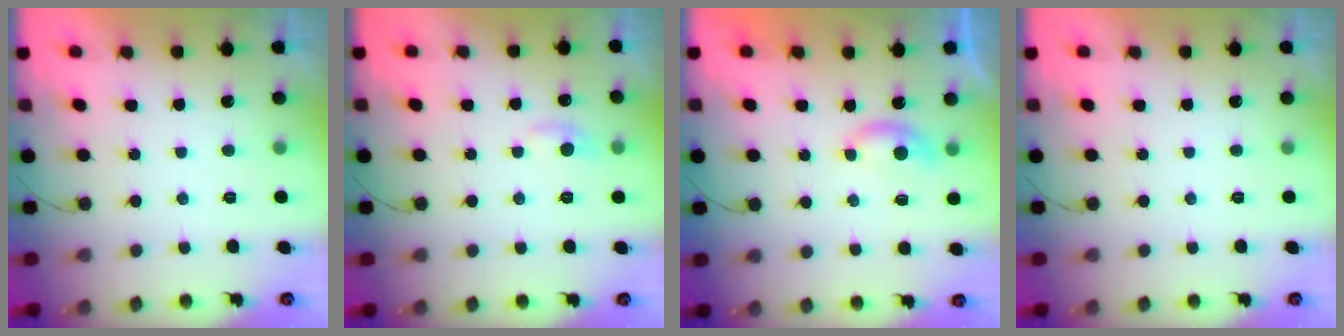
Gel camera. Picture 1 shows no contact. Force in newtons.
{"total": 5.3, "press": 5.2, "slide": 0.8}
{"total": 3.8, "press": 3.8, "slide": 0.6}
{"total": 0.0}